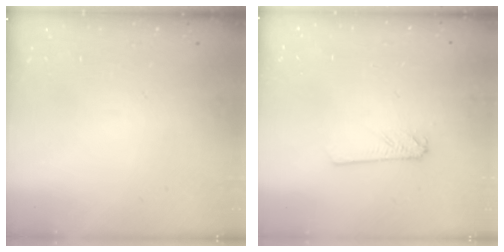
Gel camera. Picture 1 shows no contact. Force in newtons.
{"total": 2.4, "press": 2.4, "slide": 0.2}